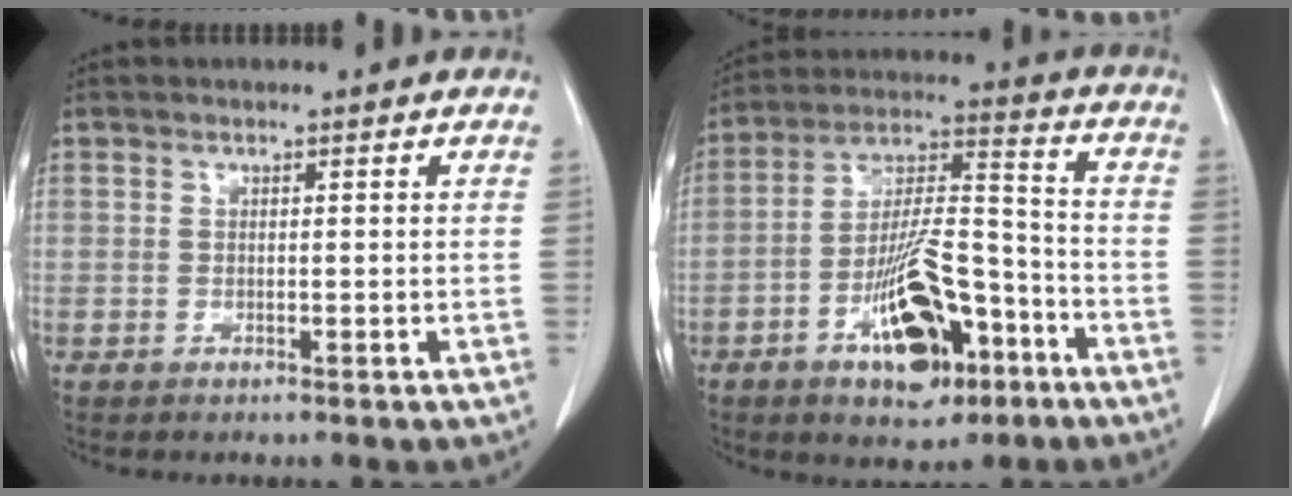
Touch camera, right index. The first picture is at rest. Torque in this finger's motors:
{"motor_torque": [1.31, -0.82, 0.38, 0.21]}